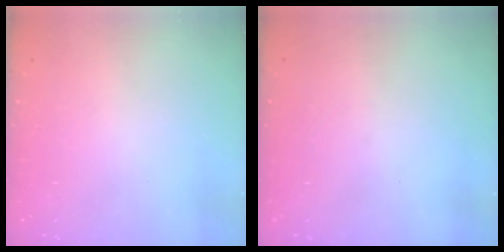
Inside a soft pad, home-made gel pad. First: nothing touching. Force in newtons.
{"total": 0.7, "press": 0.4, "slide": 0.5}